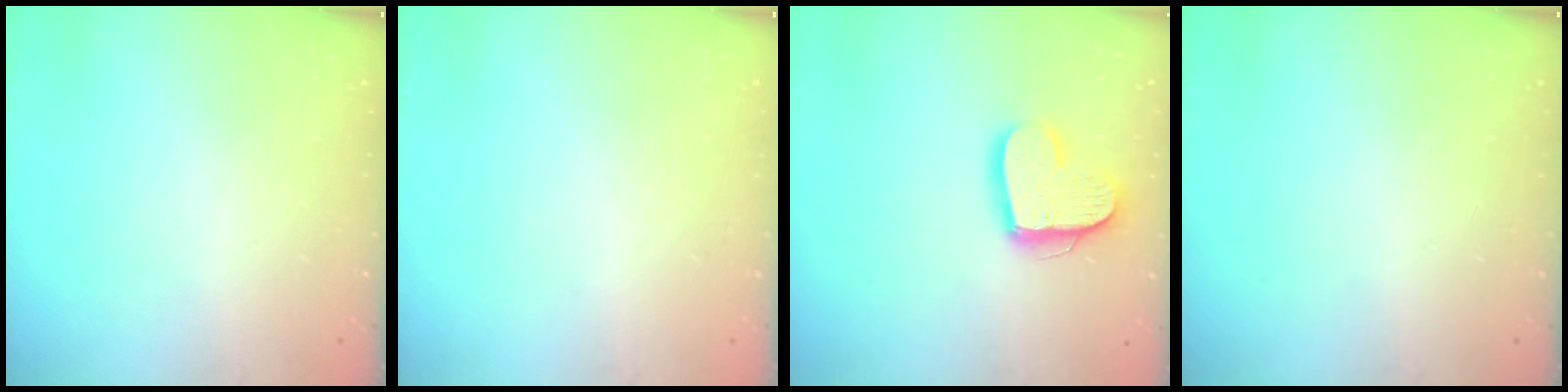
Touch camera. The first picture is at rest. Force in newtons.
{"total": 0.0}
{"total": 14.6, "press": 14.6, "slide": 1.3}
{"total": 0.0}